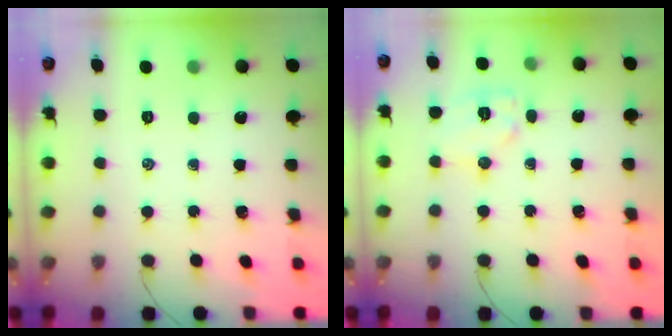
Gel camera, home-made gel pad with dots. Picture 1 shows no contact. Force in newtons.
{"total": 8.0, "press": 8.0, "slide": 0.3}